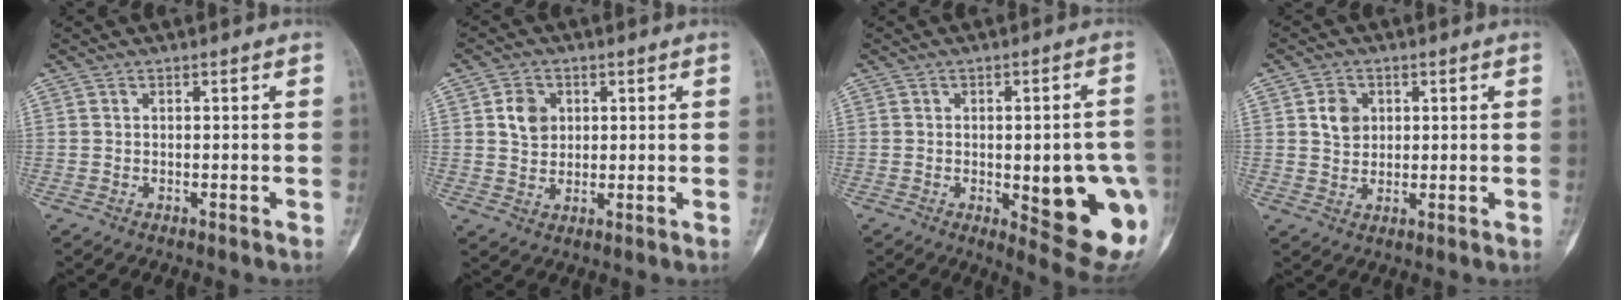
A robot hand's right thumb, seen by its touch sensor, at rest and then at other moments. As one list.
[{"total": 5.3, "force": [1.5, 4.3, 2.7], "torque": [-0.023, -0.006, 0.025]}, {"total": 17.0, "force": [-3.4, 5.7, 15.7], "torque": [-0.148, 0.000, -0.018]}, {"total": 4.7, "force": [1.4, 3.8, 2.3], "torque": [-0.016, -0.005, 0.024]}]